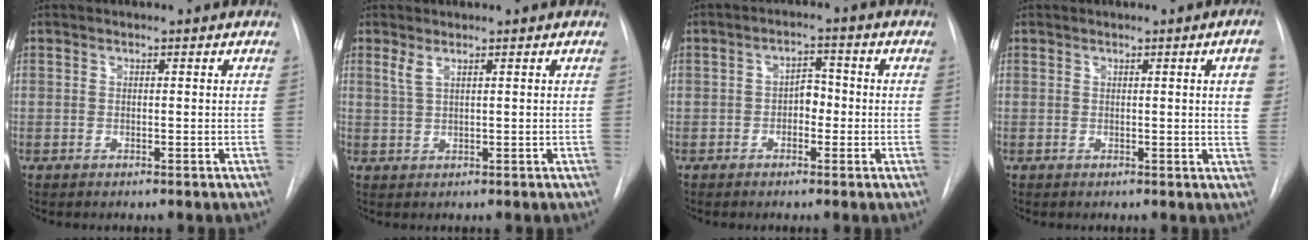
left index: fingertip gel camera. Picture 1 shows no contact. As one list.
[{"total": 1.6, "force": [1.0, 0.2, 1.3], "torque": [-0.037, 0.005, 0.027]}, {"total": 3.1, "force": [-0.7, 2.0, 2.3], "torque": [-0.032, 0.011, -0.015]}, {"total": 5.1, "force": [1.2, 0.2, 4.9], "torque": [-0.045, -0.002, 0.009]}]